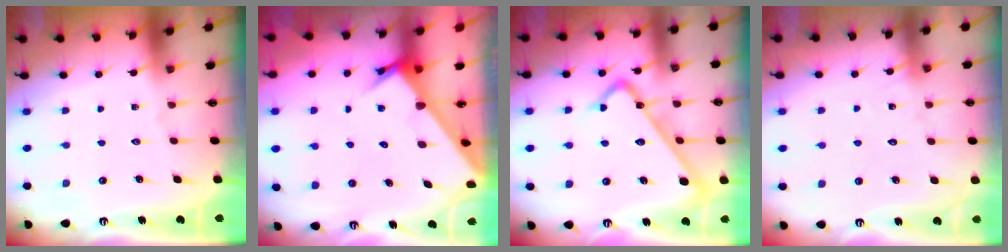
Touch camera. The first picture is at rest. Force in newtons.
{"total": 3.6, "press": 3.6, "slide": 0.3}
{"total": 11.3, "press": 11.3, "slide": 0.4}
{"total": 8.2, "press": 8.2, "slide": 0.5}